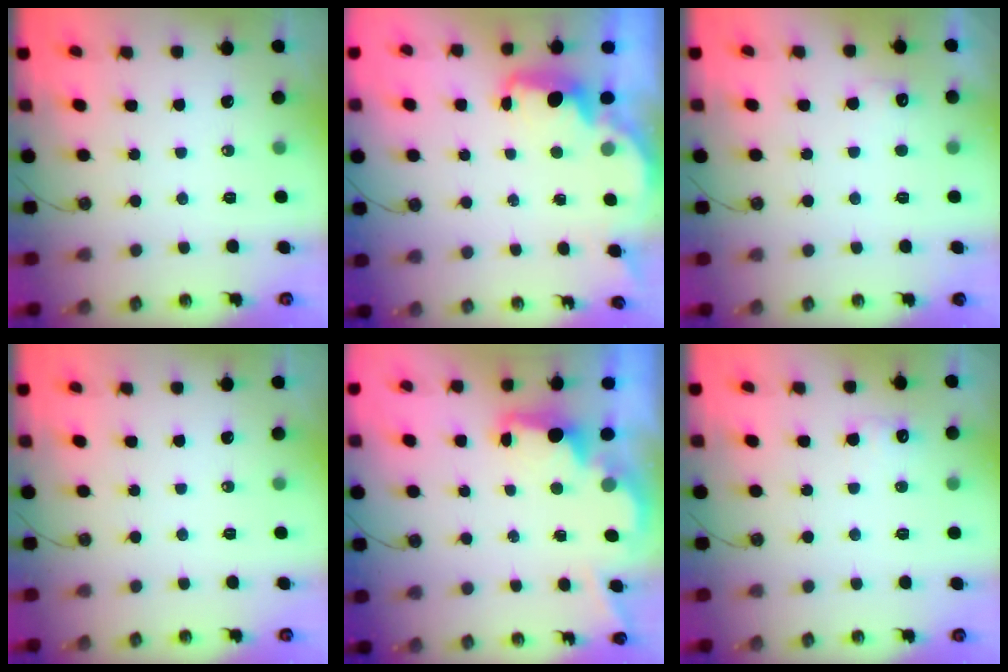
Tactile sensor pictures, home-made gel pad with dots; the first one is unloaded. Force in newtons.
{"total": 2.2, "press": 2.1, "slide": 0.8}
{"total": 6.9, "press": 6.8, "slide": 1.2}
{"total": 0.0}
{"total": 2.9, "press": 2.8, "slide": 0.5}
{"total": 6.8, "press": 6.8, "slide": 0.9}